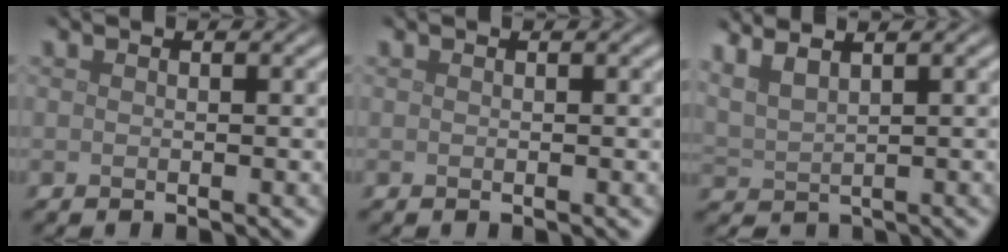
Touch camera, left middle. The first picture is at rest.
{"total": 0.0}
{"total": 3.3, "force": [2.7, 1.0, 1.7], "torque": [-0.043, 0.008, 0.054]}